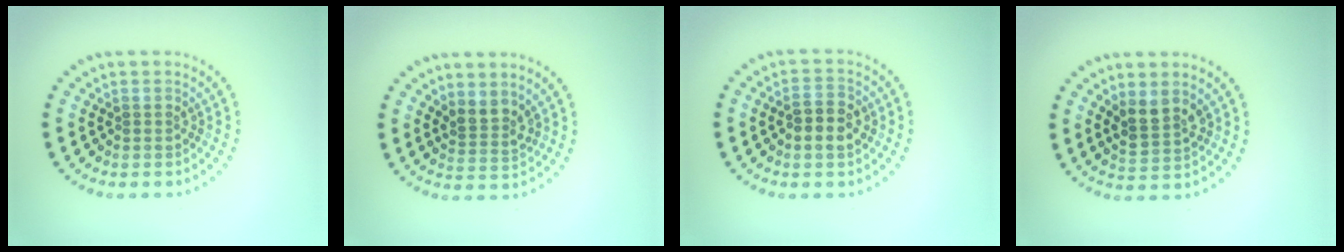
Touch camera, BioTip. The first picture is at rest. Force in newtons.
{"total": 2.3, "press": 1.7, "slide": 1.5}
{"total": 2.9, "press": 2.9, "slide": 0.3}
{"total": 2.6, "press": 2.4, "slide": 1.0}